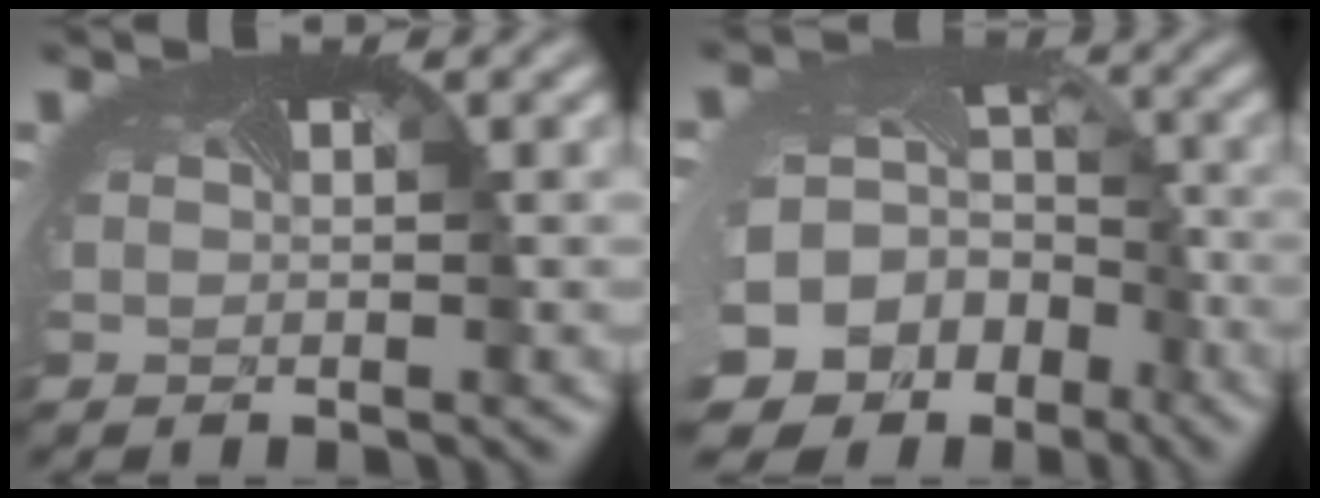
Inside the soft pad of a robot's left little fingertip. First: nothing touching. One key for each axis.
{"total": 19.0, "fx": -8.5, "fy": 15.3, "fz": 7.4, "tx": -0.172, "ty": -0.065, "tz": -0.118}